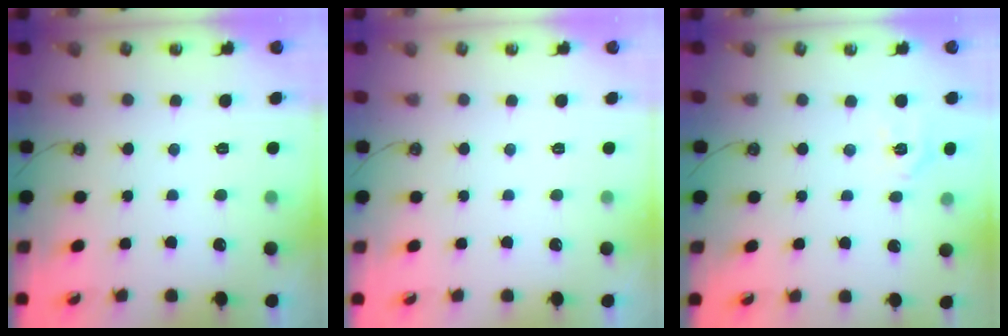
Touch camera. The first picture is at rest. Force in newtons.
{"total": 0.0}
{"total": 5.6, "press": 5.6, "slide": 0.1}